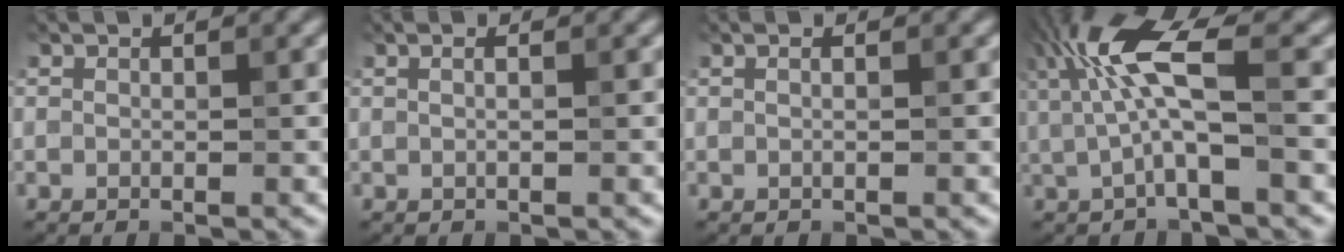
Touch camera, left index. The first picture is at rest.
{"total": 1.4, "force": [0.6, 0.7, 1.1], "torque": [-0.002, 0.003, -0.007]}
{"total": 0.7, "force": [0.3, 0.3, 0.6], "torque": [-0.004, -0.008, 0.000]}
{"total": 7.3, "force": [1.5, 1.9, 6.8], "torque": [-0.149, 0.006, 0.024]}